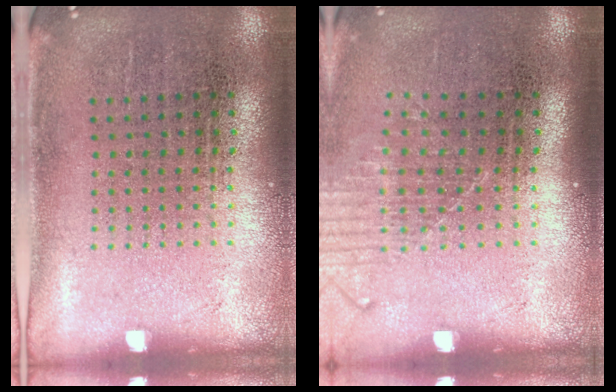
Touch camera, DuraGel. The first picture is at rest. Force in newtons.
{"total": 1.3, "press": 1.1, "slide": 0.8}